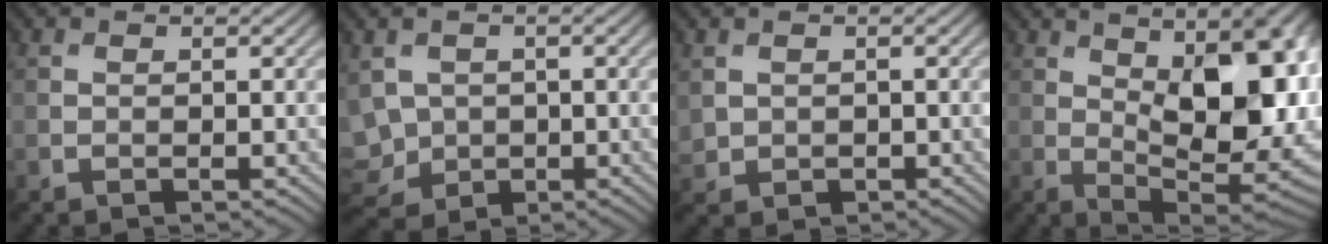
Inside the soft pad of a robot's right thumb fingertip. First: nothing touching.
{"total": 5.5, "force": [-0.4, 4.6, 2.9], "torque": [-0.087, -0.012, -0.014]}
{"total": 1.9, "force": [0.2, 1.7, 0.7], "torque": [-0.025, -0.008, 0.006]}
{"total": 18.5, "force": [3.0, 8.6, 16.1], "torque": [-0.212, 0.019, 0.048]}